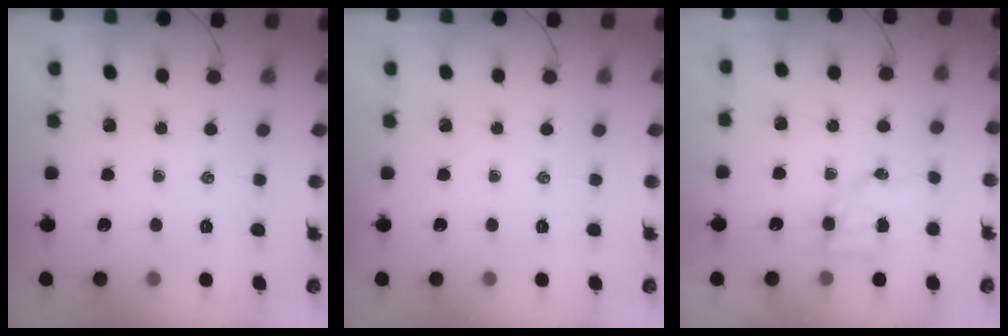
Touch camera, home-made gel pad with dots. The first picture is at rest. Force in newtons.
{"total": 0.0}
{"total": 5.6, "press": 5.6, "slide": 0.6}